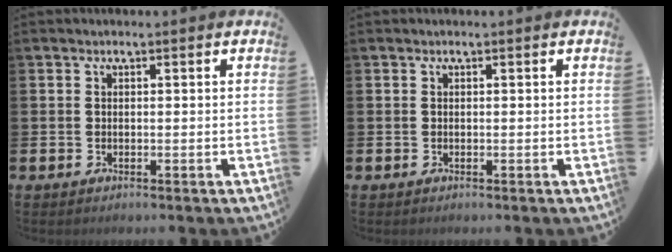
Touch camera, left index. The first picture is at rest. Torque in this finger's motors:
{"motor_torque": [-0.02, 0.02, 0.11, 0.00]}